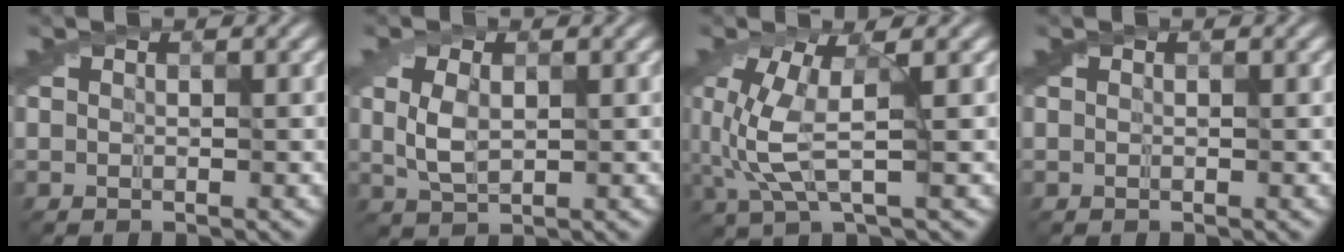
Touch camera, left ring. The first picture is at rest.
{"total": 3.3, "force": [0.7, 1.8, 2.6], "torque": [-0.068, -0.001, 0.021]}
{"total": 4.7, "force": [0.2, 1.1, 4.5], "torque": [-0.127, -0.007, 0.007]}
{"total": 0.0}